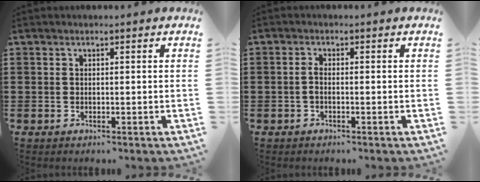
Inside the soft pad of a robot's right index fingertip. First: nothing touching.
{"total": 1.4, "force": [-0.5, 0.3, 1.2], "torque": [-0.033, -0.002, -0.011]}